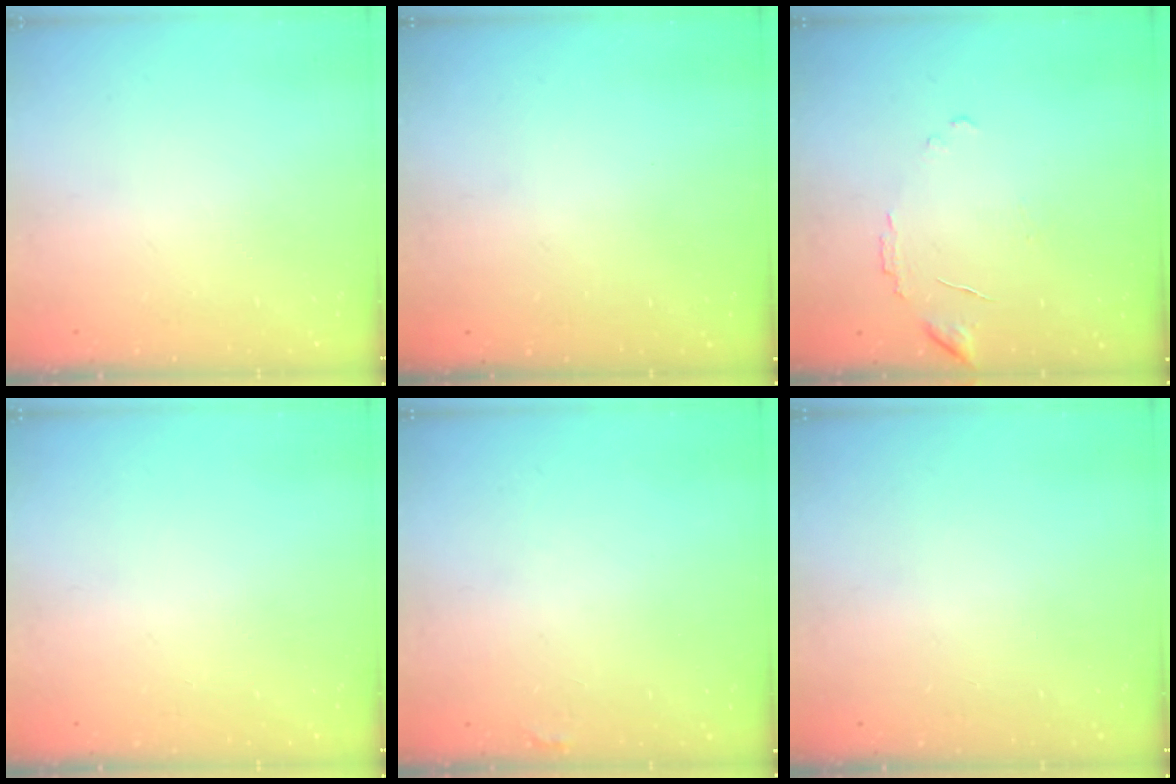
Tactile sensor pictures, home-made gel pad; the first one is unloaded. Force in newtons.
{"total": 3.2, "press": 3.2, "slide": 0.1}
{"total": 8.4, "press": 8.3, "slide": 0.5}
{"total": 0.0}
{"total": 6.2, "press": 6.2, "slide": 0.4}
{"total": 0.0}